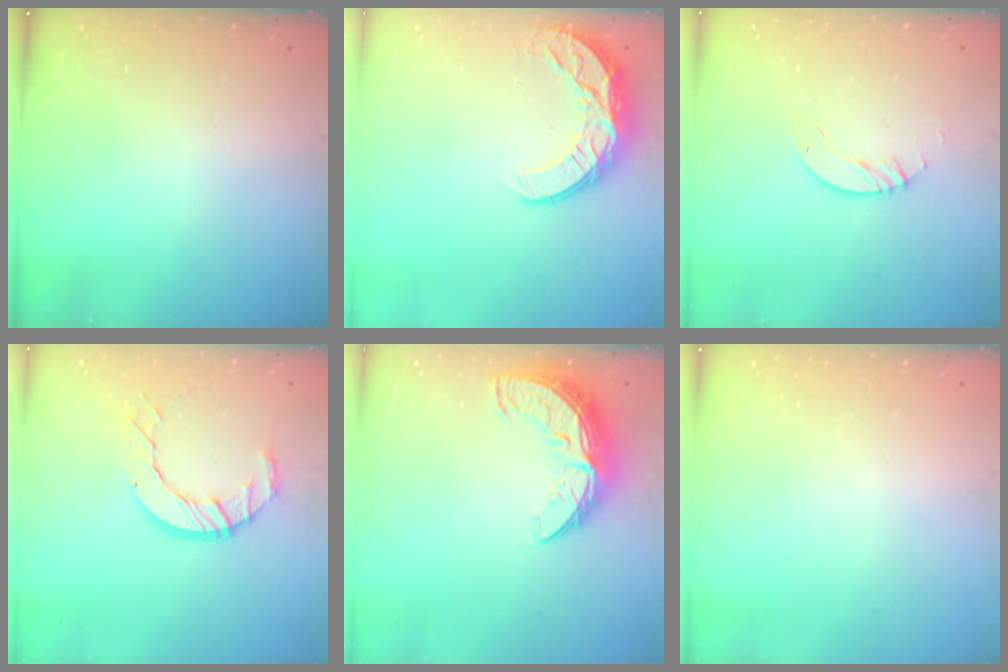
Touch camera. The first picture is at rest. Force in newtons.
{"total": 10.1, "press": 10.1, "slide": 0.7}
{"total": 3.0, "press": 3.0, "slide": 0.2}
{"total": 9.1, "press": 9.1, "slide": 0.9}
{"total": 12.2, "press": 12.2, "slide": 1.1}
{"total": 0.0}